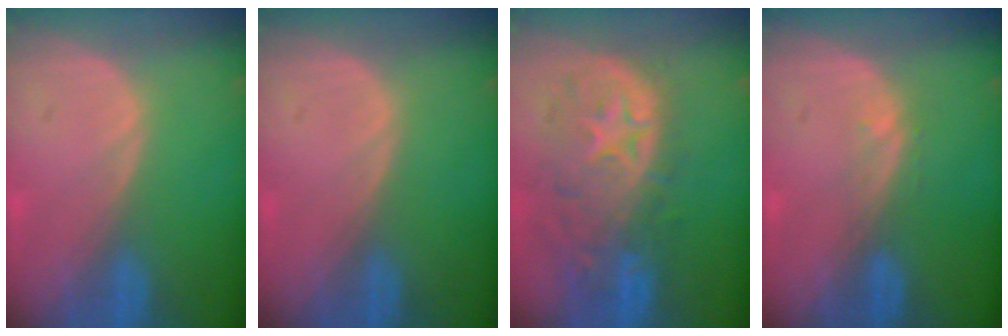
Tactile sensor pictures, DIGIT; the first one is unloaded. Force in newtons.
{"total": 0.0}
{"total": 11.0, "press": 9.7, "slide": 5.2}
{"total": 1.0, "press": 1.0, "slide": 0.2}